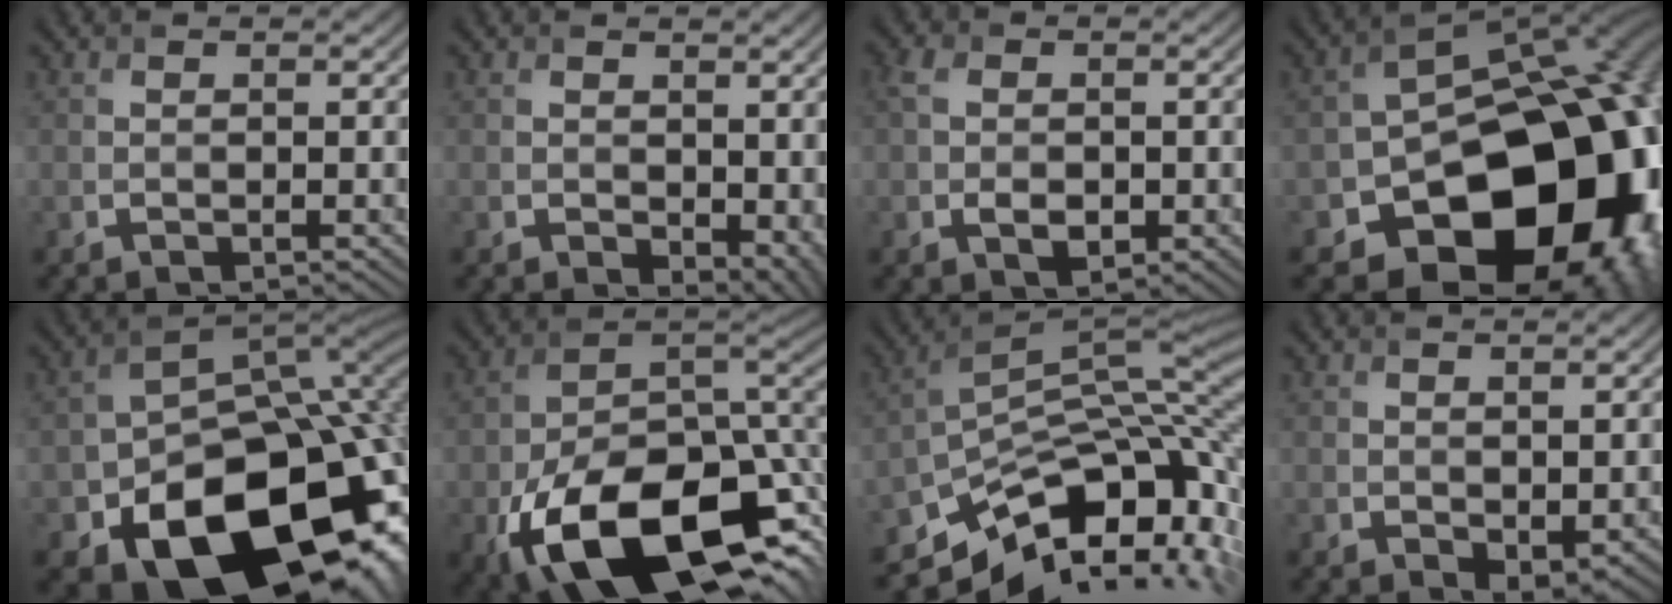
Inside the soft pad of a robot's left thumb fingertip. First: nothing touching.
{"total": 4.4, "force": [-0.2, 3.0, 3.2], "torque": [-0.045, -0.022, 0.018]}
{"total": 4.0, "force": [-0.1, 3.0, 2.6], "torque": [-0.065, -0.009, 0.002]}
{"total": 20.1, "force": [-7.3, 13.7, 12.7], "torque": [-0.157, -0.053, -0.090]}
{"total": 20.6, "force": [-9.2, 13.4, 12.7], "torque": [-0.196, -0.055, -0.119]}
{"total": 18.9, "force": [-8.4, 10.7, 13.1], "torque": [-0.247, -0.051, -0.121]}
{"total": 12.5, "force": [-7.4, 6.5, 7.8], "torque": [-0.155, -0.010, -0.112]}
{"total": 1.9, "force": [-0.2, 1.2, 1.4], "torque": [-0.025, -0.012, 0.007]}